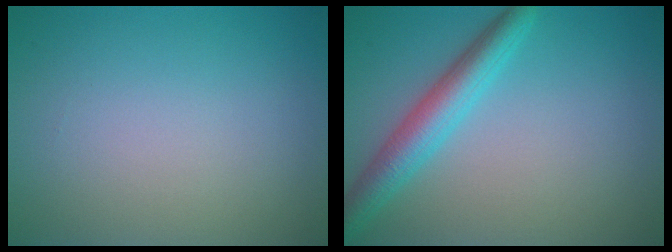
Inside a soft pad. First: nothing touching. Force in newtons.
{"total": 4.2, "press": 4.2, "slide": 0.2}